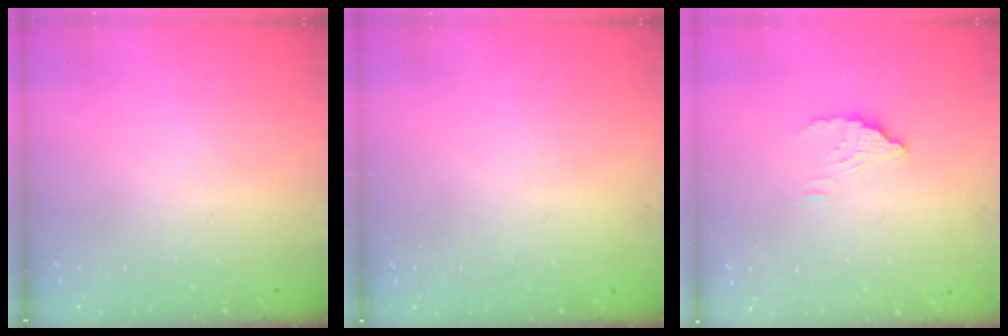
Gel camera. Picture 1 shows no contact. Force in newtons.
{"total": 2.3, "press": 2.3, "slide": 0.1}
{"total": 3.6, "press": 3.6, "slide": 0.3}